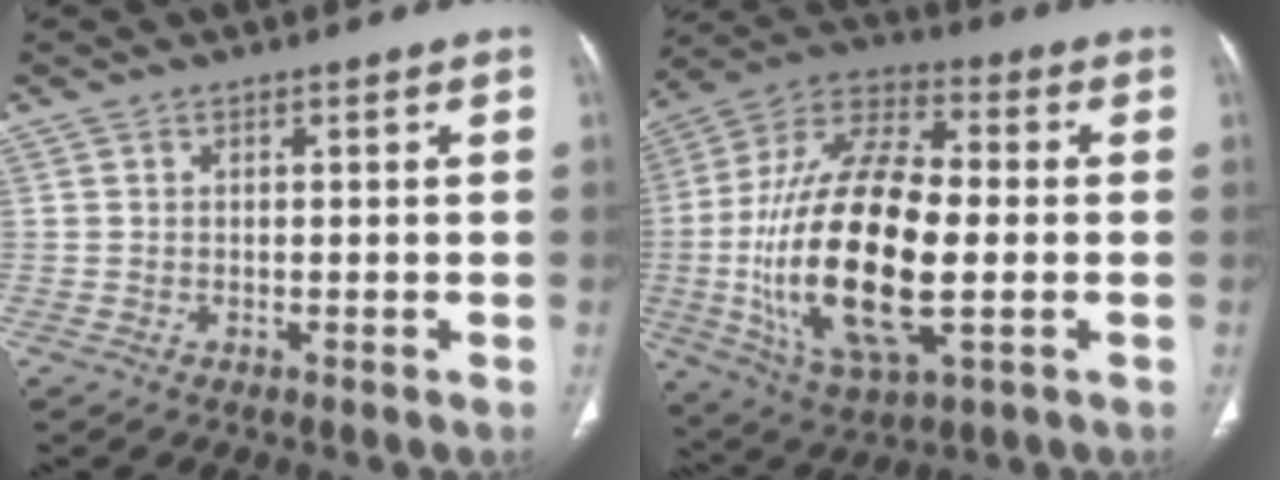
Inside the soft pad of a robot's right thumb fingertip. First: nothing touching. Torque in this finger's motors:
{"motor_torque": [2.42, 2.59, 2.77, 0.00, 0.78]}